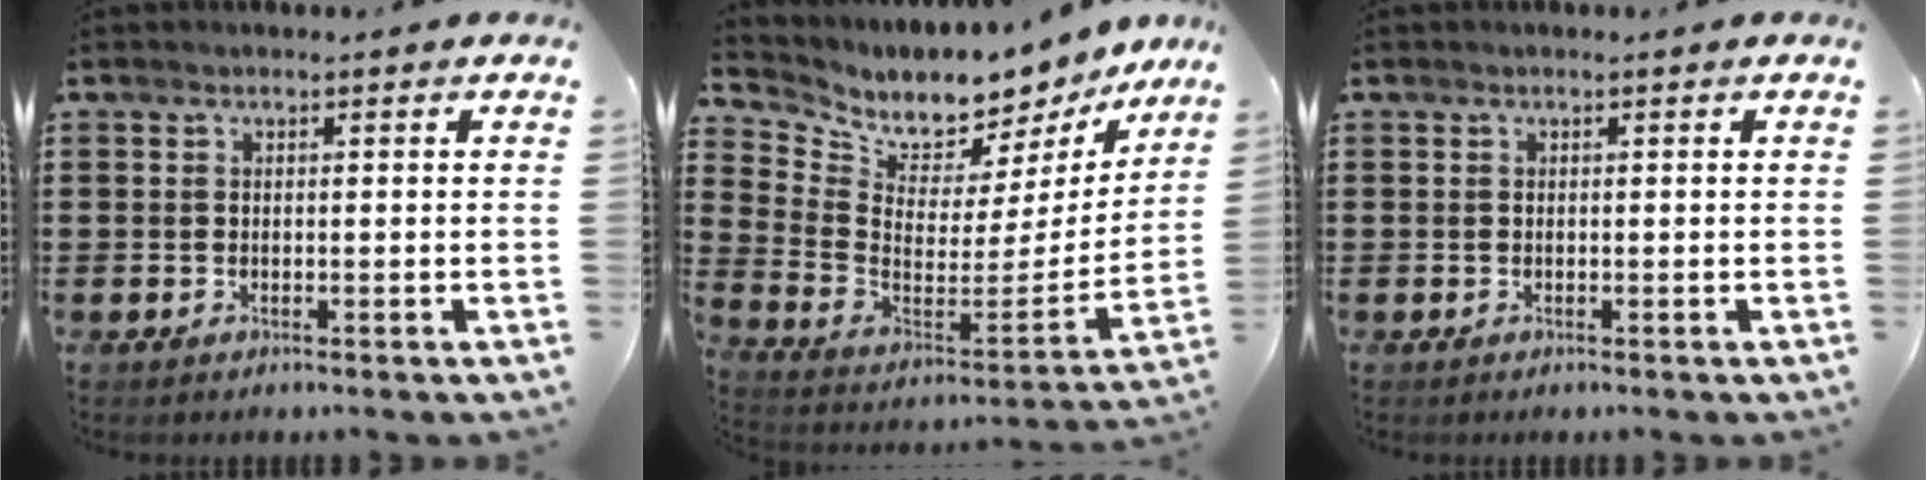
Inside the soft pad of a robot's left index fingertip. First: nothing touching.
{"total": 6.2, "force": [5.9, 2.1, 0.4], "torque": [-0.043, -0.066, 0.099]}
{"total": 0.0}